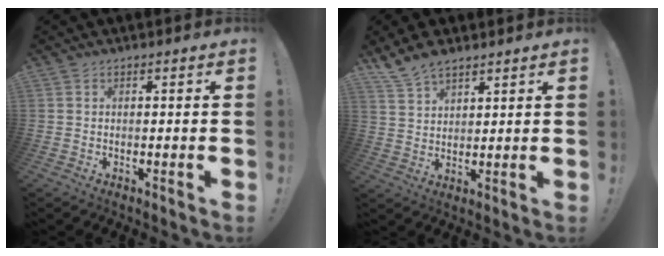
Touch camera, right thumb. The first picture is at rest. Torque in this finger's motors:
{"motor_torque": [-0.29, 1.23, 0.27, 0.21, 0.06]}